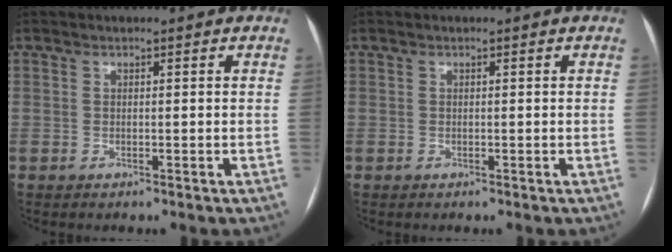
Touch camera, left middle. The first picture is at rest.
{"total": 0.0}